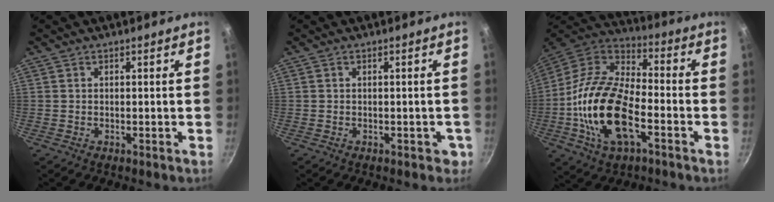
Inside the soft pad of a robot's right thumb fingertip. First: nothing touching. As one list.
[{"total": 2.3, "force": [-0.7, 1.7, 1.4], "torque": [0.004, 0.014, -0.003]}, {"total": 20.8, "force": [-5.7, 10.5, 17.1], "torque": [-0.316, 0.030, -0.121]}]